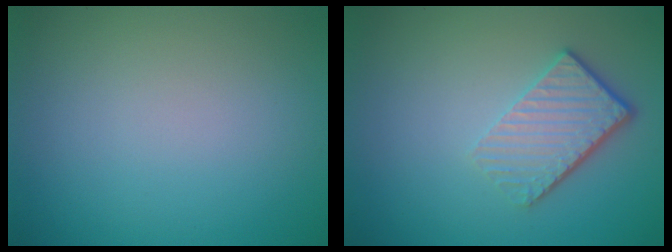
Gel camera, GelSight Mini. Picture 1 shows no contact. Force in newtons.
{"total": 4.3, "press": 3.0, "slide": 3.0}